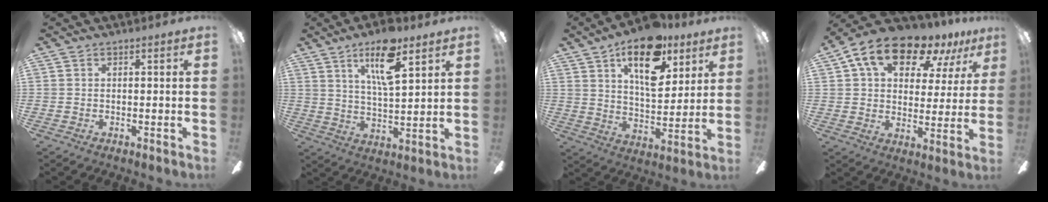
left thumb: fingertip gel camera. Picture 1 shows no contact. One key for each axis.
{"total": 12.6, "fx": 7.6, "fy": 4.0, "fz": 9.2, "tx": -0.151, "ty": -0.030, "tz": 0.126}
{"total": 18.0, "fx": 10.3, "fy": 8.6, "fz": 11.9, "tx": -0.175, "ty": -0.041, "tz": 0.172}
{"total": 16.0, "fx": 10.4, "fy": 8.3, "fz": 8.8, "tx": -0.156, "ty": -0.049, "tz": 0.184}